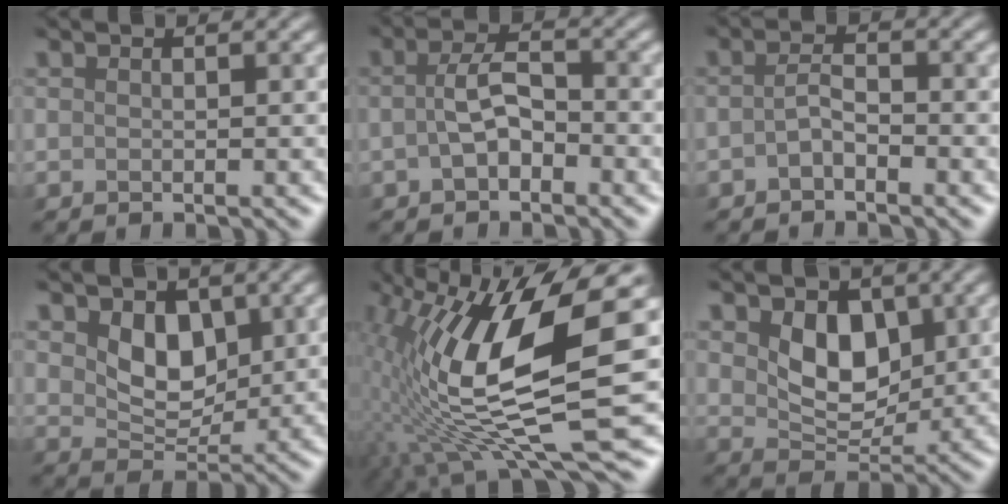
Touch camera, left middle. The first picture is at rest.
{"total": 2.7, "force": [-0.6, 1.4, 2.2], "torque": [-0.049, 0.008, -0.021]}
{"total": 1.4, "force": [-0.8, 0.5, 1.0], "torque": [-0.026, 0.006, -0.024]}
{"total": 3.5, "force": [1.5, 2.4, 2.1], "torque": [-0.043, -0.007, 0.019]}
{"total": 13.3, "force": [2.2, 3.8, 12.6], "torque": [-0.257, -0.010, 0.042]}
{"total": 4.3, "force": [1.5, 3.0, 2.7], "torque": [-0.056, -0.008, 0.019]}